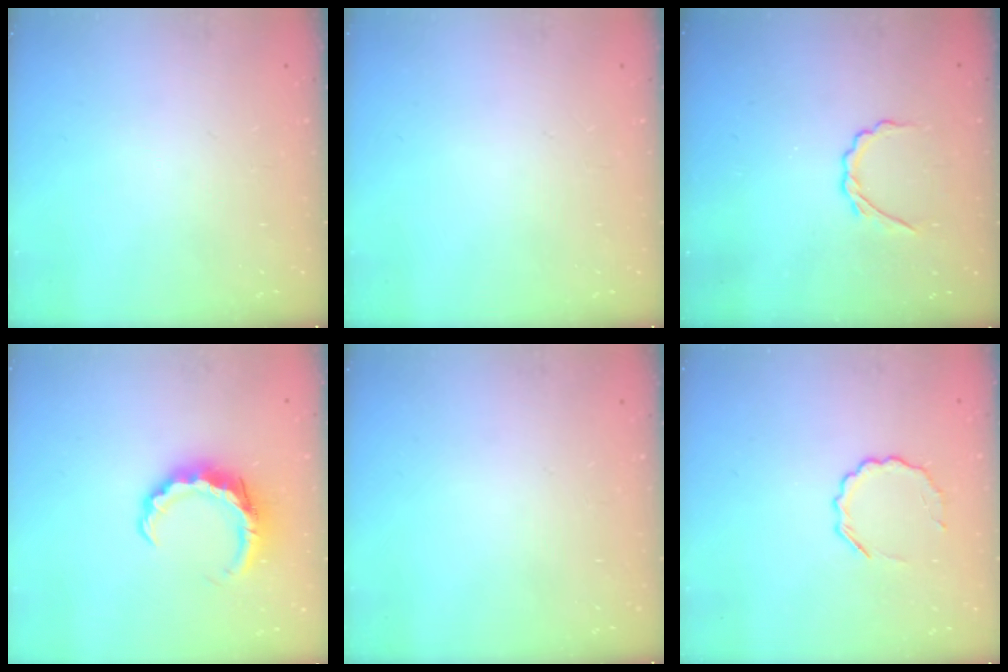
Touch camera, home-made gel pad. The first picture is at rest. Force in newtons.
{"total": 0.0}
{"total": 2.7, "press": 2.6, "slide": 0.8}
{"total": 8.7, "press": 8.6, "slide": 1.6}
{"total": 0.0}
{"total": 6.3, "press": 6.2, "slide": 1.5}